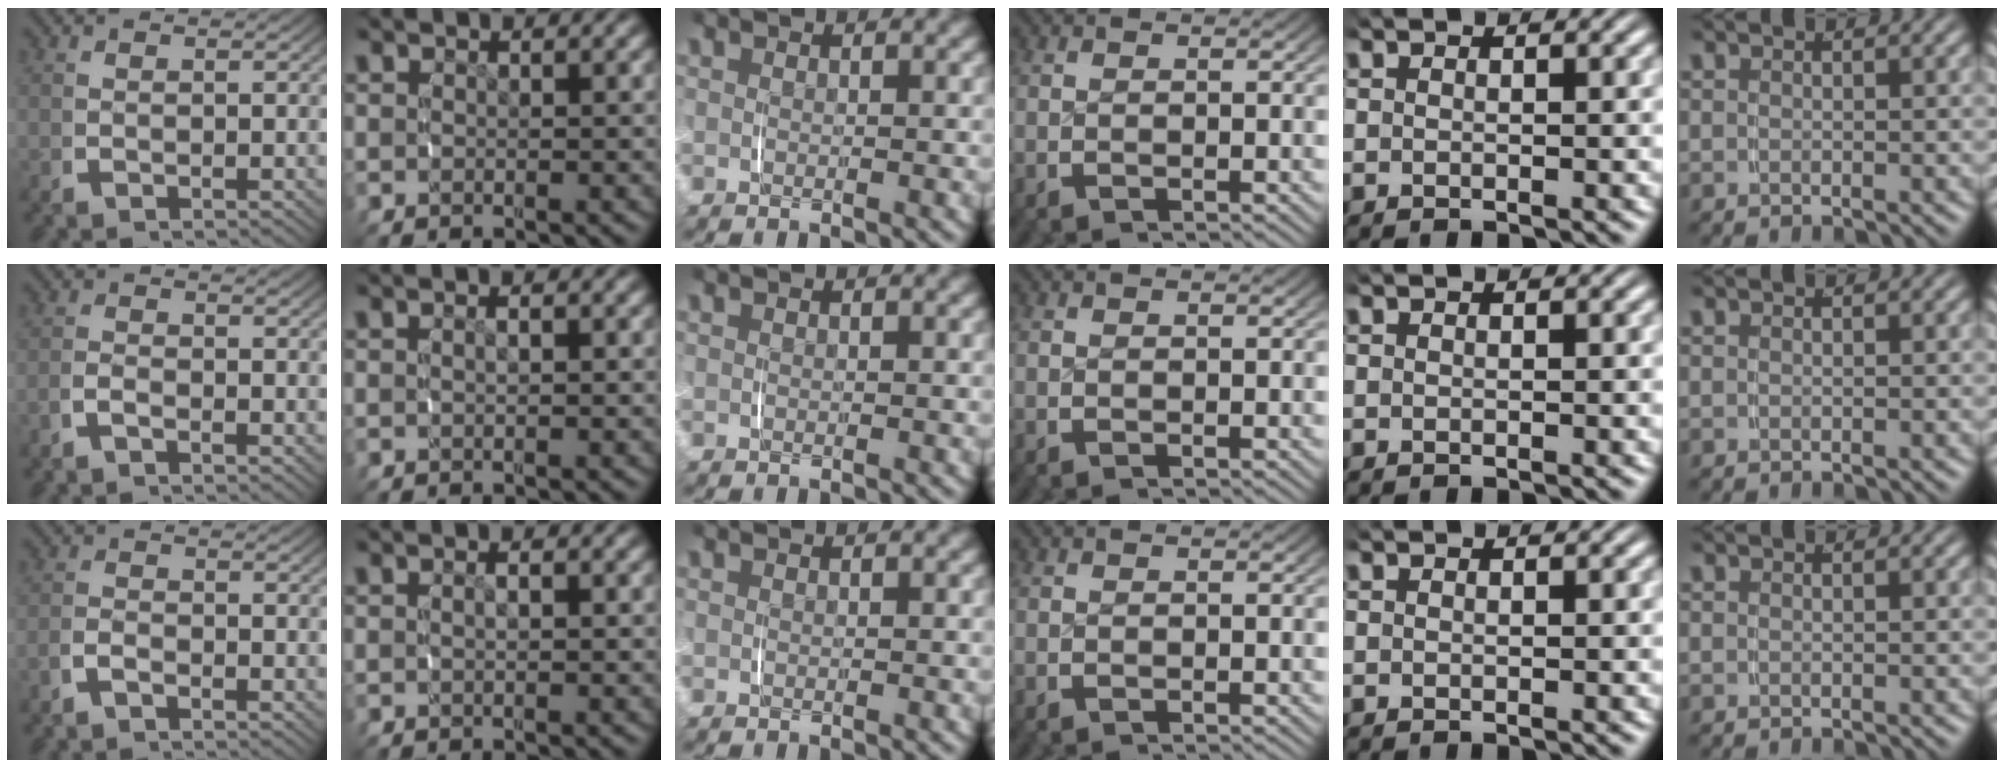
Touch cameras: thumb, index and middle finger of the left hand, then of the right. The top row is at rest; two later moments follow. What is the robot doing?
{"motion": "lift_and_place", "object": "pen bag"}